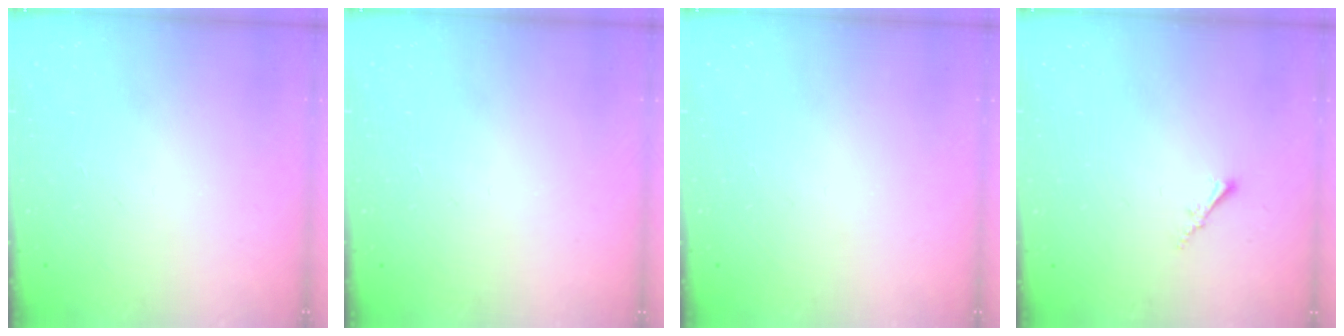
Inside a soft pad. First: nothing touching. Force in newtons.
{"total": 0.0}
{"total": 0.0}
{"total": 1.5, "press": 1.5, "slide": 0.4}